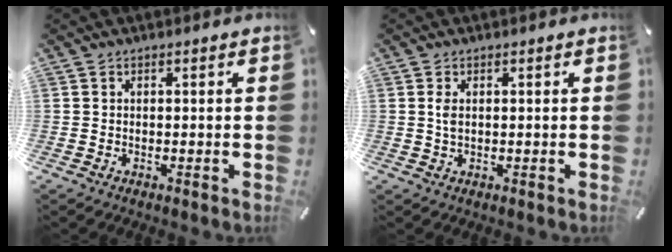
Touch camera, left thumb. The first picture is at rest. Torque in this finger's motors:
{"motor_torque": [0.42, 0.73, 0.22, -0.30, 0.08]}